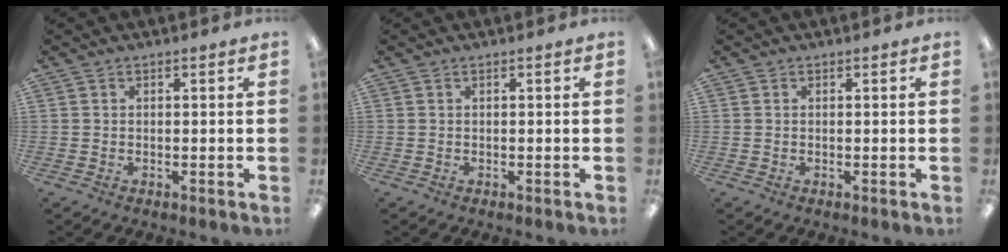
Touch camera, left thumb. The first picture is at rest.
{"total": 0.0}
{"total": 0.0}